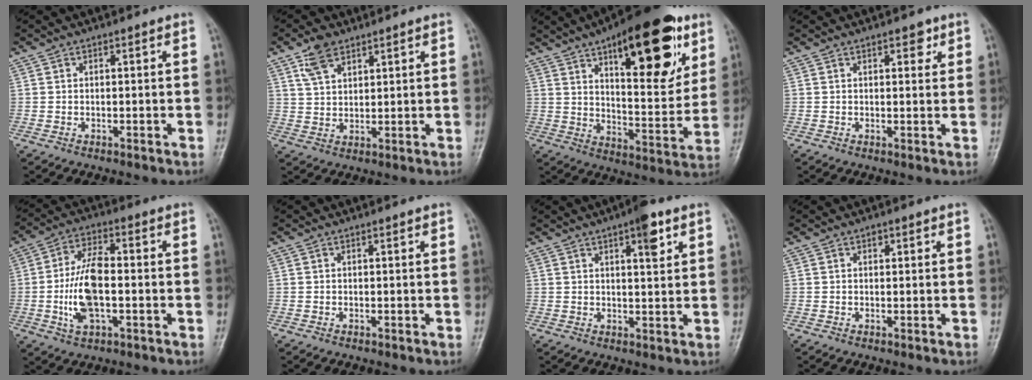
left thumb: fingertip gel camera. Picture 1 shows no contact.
{"total": 5.7, "force": [3.6, 3.2, 3.1], "torque": [-0.047, -0.015, 0.072]}
{"total": 24.4, "force": [11.9, 9.5, 19.0], "torque": [-0.235, -0.041, 0.179]}
{"total": 2.7, "force": [1.4, 1.4, 1.8], "torque": [-0.009, -0.004, 0.018]}
{"total": 11.4, "force": [-1.7, 5.1, 10.1], "torque": [-0.200, 0.016, -0.032]}
{"total": 0.0}
{"total": 5.9, "force": [3.0, 1.7, 4.8], "torque": [-0.057, -0.012, 0.039]}
{"total": 1.1, "force": [0.5, 0.7, 0.7], "torque": [-0.003, 0.000, 0.005]}